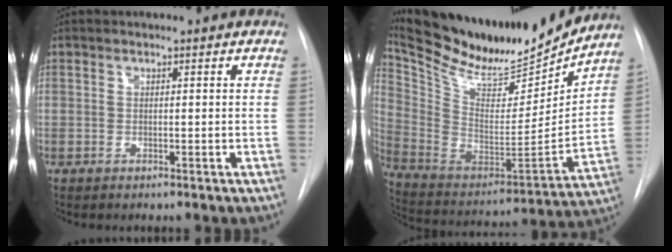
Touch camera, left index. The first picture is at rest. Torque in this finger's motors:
{"motor_torque": [0.94, -1.09, 0.02, 0.05]}